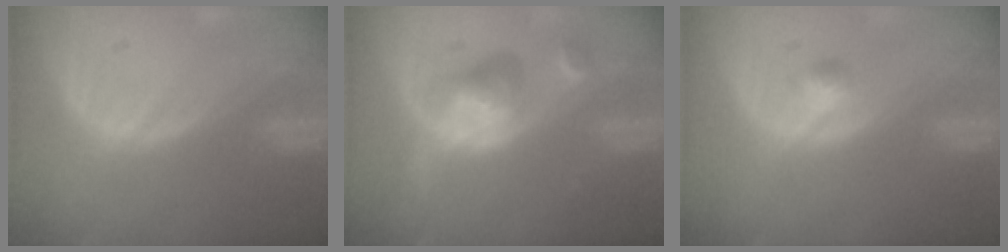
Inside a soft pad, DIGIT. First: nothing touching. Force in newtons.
{"total": 6.0, "press": 5.5, "slide": 2.5}
{"total": 2.0, "press": 1.8, "slide": 0.8}